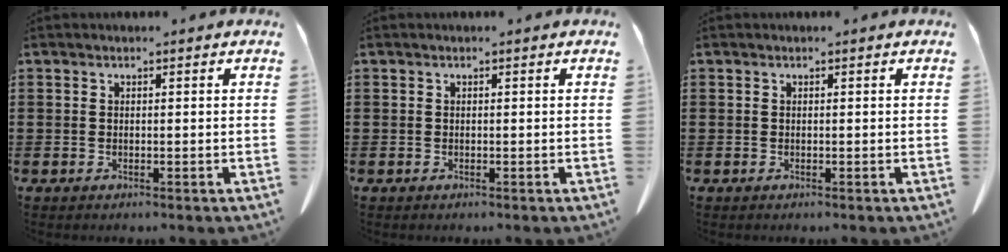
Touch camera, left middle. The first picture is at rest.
{"total": 0.0}
{"total": 0.0}